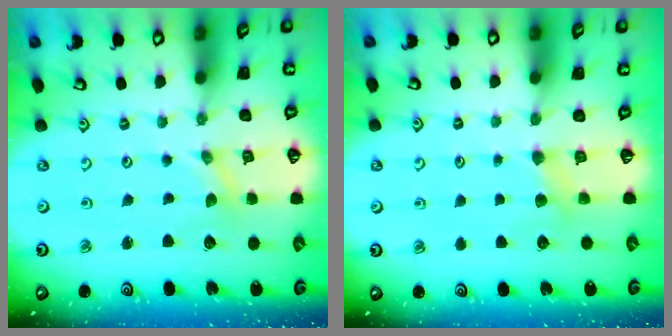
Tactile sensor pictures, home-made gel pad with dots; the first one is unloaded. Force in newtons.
{"total": 4.9, "press": 4.9, "slide": 0.5}